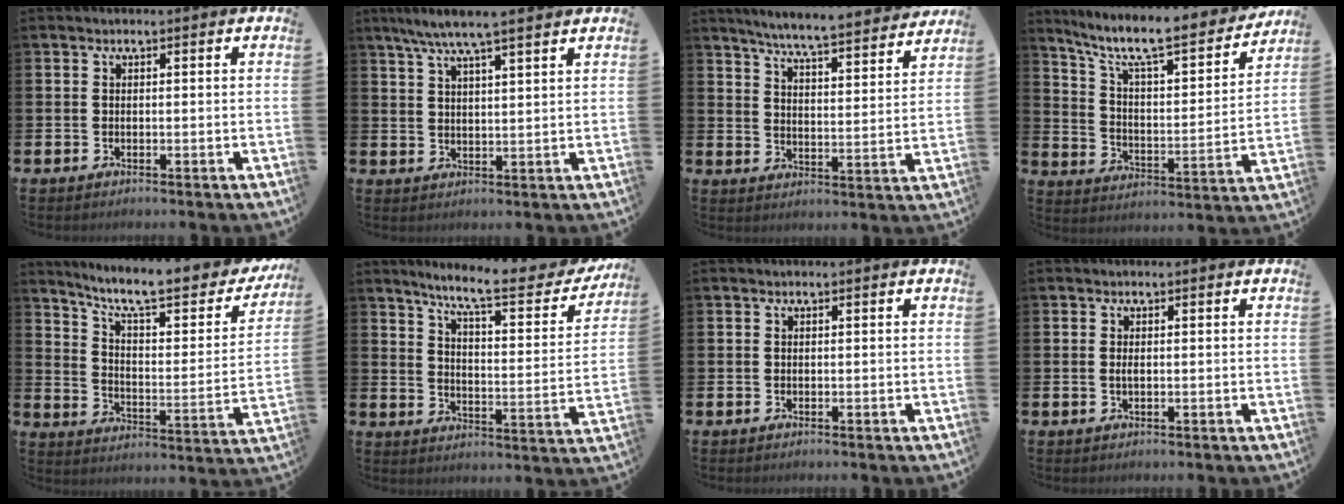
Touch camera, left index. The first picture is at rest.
{"total": 6.2, "force": [5.5, 0.1, 2.8], "torque": [-0.069, -0.014, 0.097]}
{"total": 6.5, "force": [6.2, -0.2, 1.9], "torque": [-0.053, -0.049, 0.104]}
{"total": 9.8, "force": [8.3, 1.9, 4.8], "torque": [-0.117, -0.058, 0.135]}
{"total": 10.1, "force": [8.5, 2.1, 5.0], "torque": [-0.119, -0.059, 0.138]}
{"total": 8.7, "force": [7.3, 1.2, 4.5], "torque": [-0.104, -0.048, 0.116]}
{"total": 0.0}
{"total": 0.7, "force": [0.0, 0.3, 0.7], "torque": [-0.014, 0.002, 0.000]}